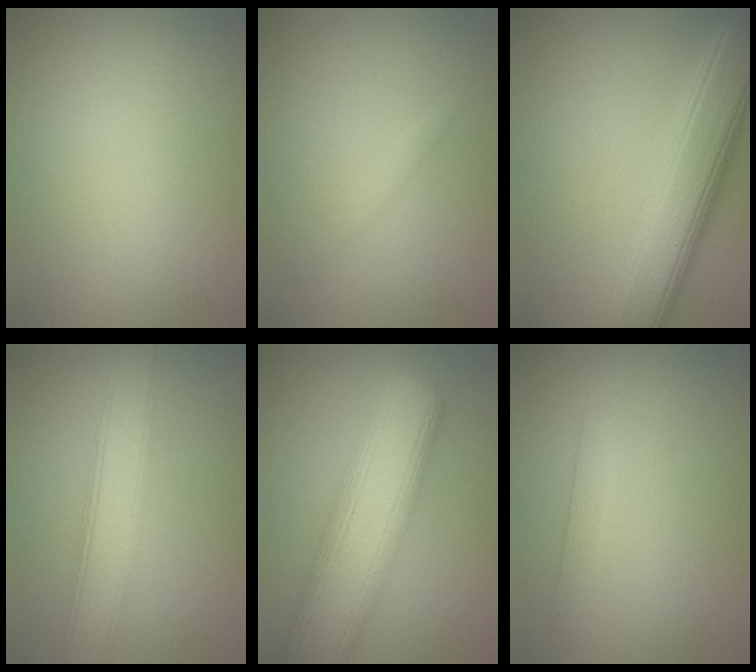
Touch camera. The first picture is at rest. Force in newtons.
{"total": 1.0, "press": 1.0, "slide": 0.1}
{"total": 8.4, "press": 8.3, "slide": 0.2}
{"total": 5.1, "press": 5.1, "slide": 0.3}
{"total": 10.8, "press": 10.8, "slide": 0.4}
{"total": 1.6, "press": 1.6, "slide": 0.1}